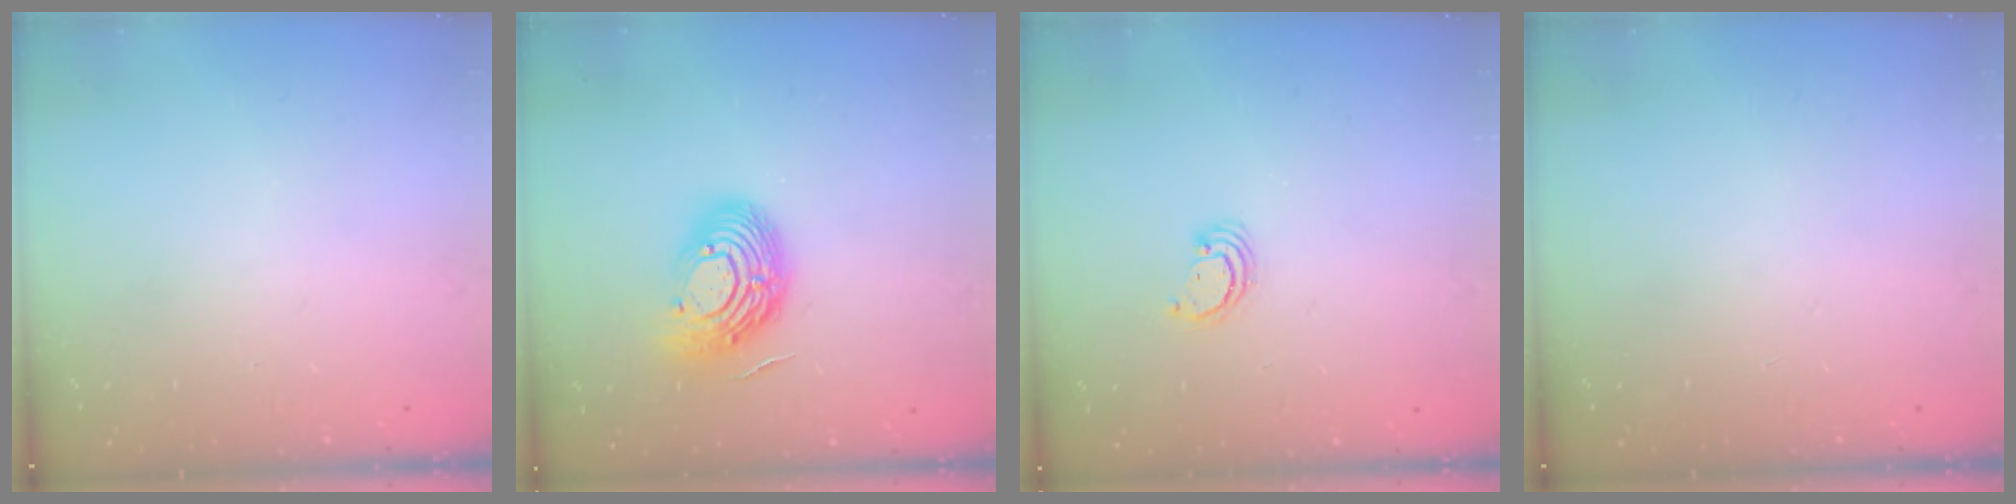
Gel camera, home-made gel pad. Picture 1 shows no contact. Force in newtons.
{"total": 14.4, "press": 14.3, "slide": 1.2}
{"total": 2.6, "press": 2.6, "slide": 0.3}
{"total": 0.0}